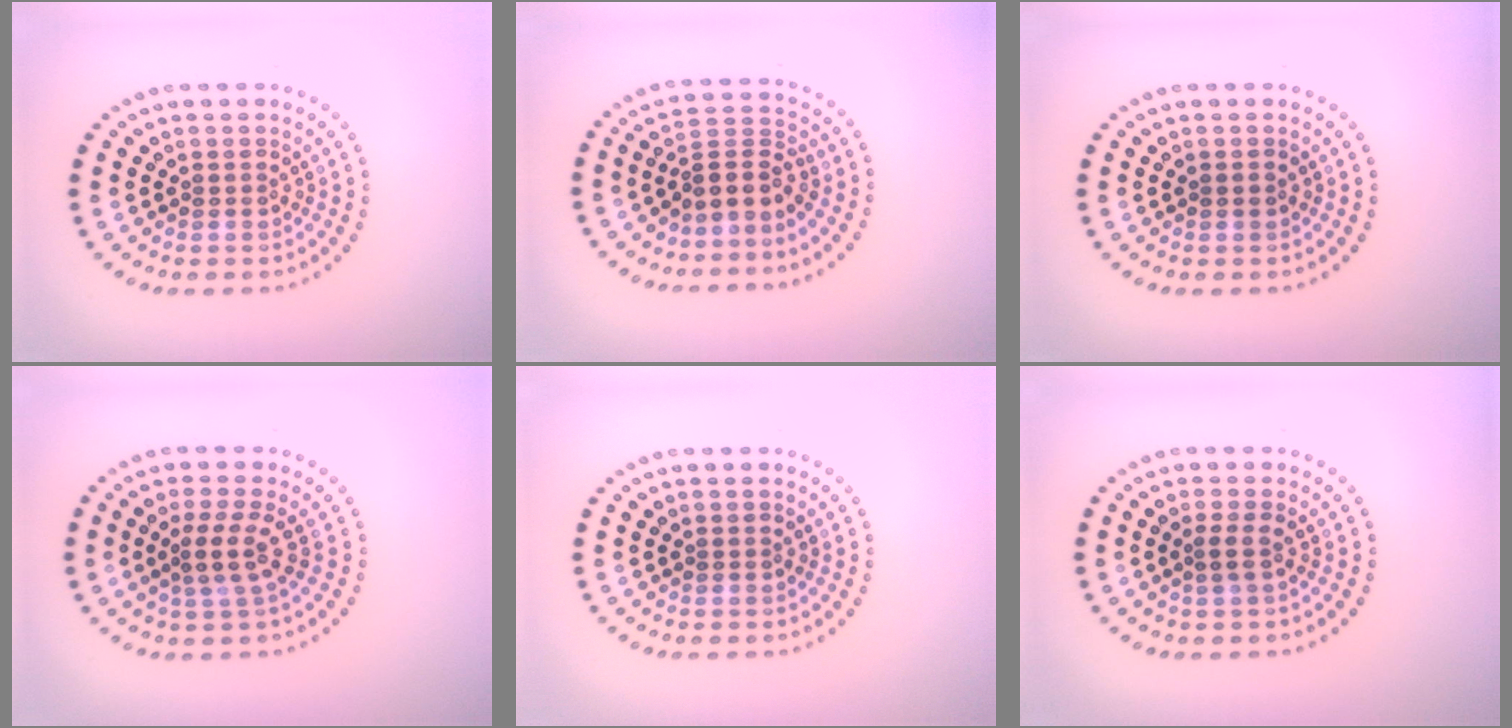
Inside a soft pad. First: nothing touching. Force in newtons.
{"total": 2.9, "press": 2.0, "slide": 2.1}
{"total": 0.5, "press": 0.5, "slide": 0.1}
{"total": 2.5, "press": 1.9, "slide": 1.6}
{"total": 0.0}
{"total": 1.1, "press": 0.8, "slide": 0.7}